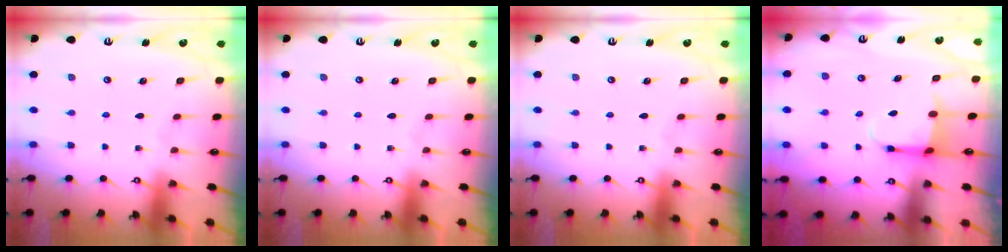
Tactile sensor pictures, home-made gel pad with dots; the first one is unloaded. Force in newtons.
{"total": 0.0}
{"total": 0.0}
{"total": 3.9, "press": 3.7, "slide": 1.1}